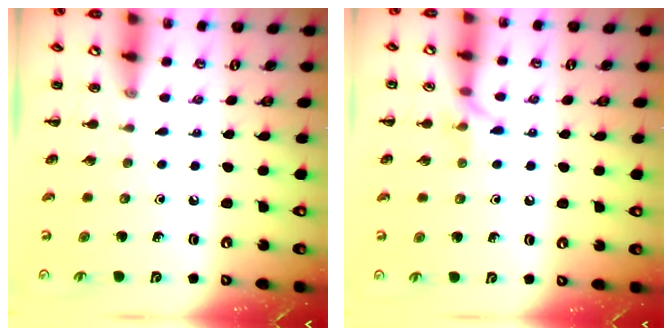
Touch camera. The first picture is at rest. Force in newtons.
{"total": 5.8, "press": 5.6, "slide": 1.6}